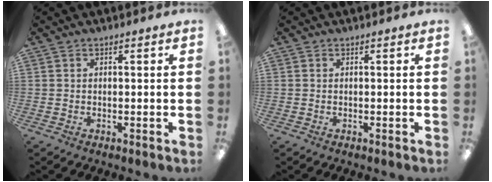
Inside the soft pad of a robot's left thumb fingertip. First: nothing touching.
{"total": 0.0}